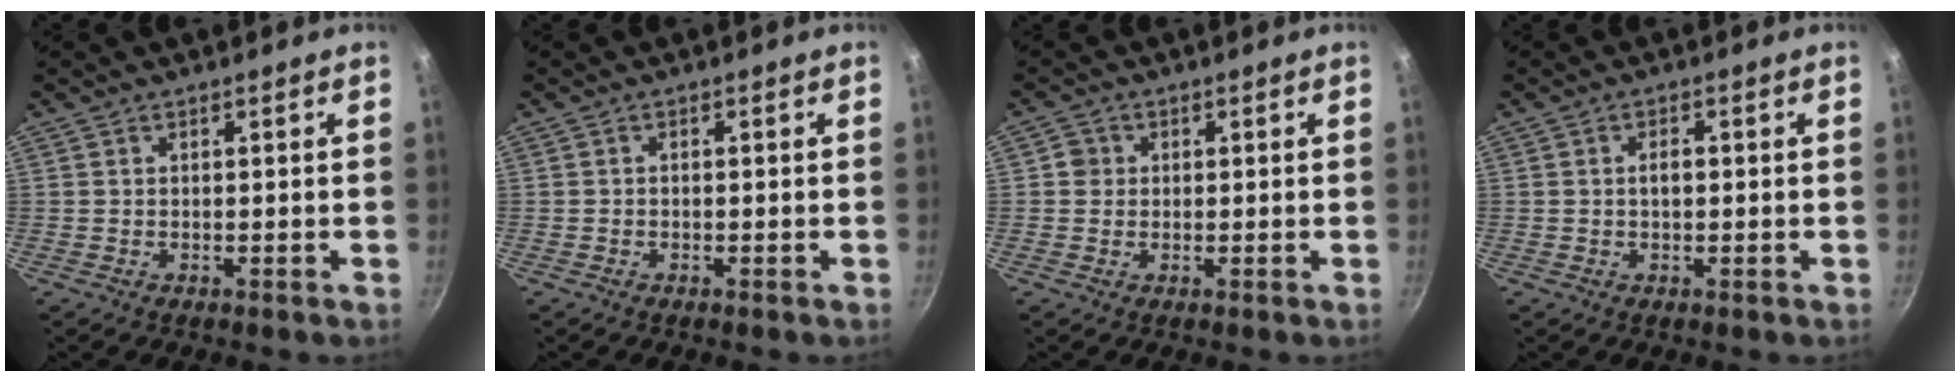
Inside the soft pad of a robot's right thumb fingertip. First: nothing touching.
{"total": 0.0}
{"total": 2.4, "force": [0.2, 2.3, 0.6], "torque": [0.003, 0.004, 0.001]}
{"total": 1.9, "force": [0.0, 1.1, 1.6], "torque": [-0.026, 0.005, -0.001]}